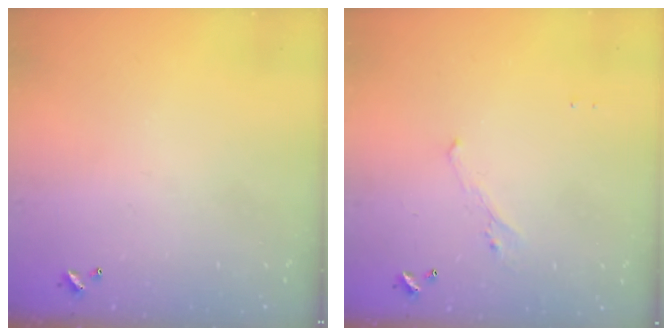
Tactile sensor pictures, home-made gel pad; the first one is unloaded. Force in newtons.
{"total": 0.8, "press": 0.4, "slide": 0.7}